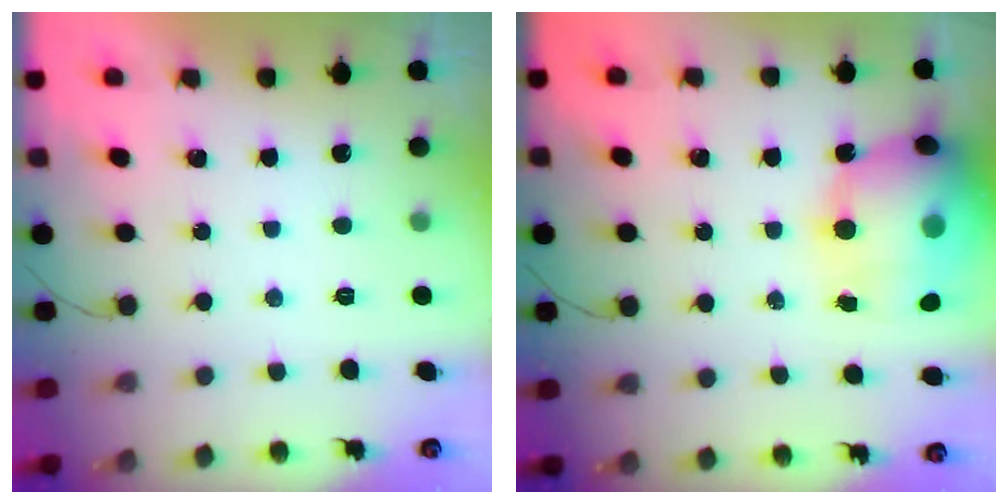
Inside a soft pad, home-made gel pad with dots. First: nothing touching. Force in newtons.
{"total": 24.2, "press": 23.7, "slide": 5.0}